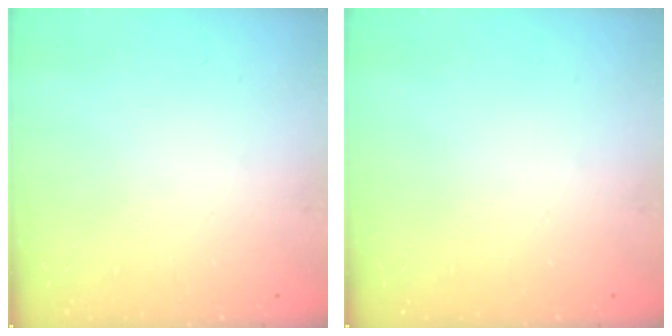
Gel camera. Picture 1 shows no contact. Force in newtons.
{"total": 0.0}